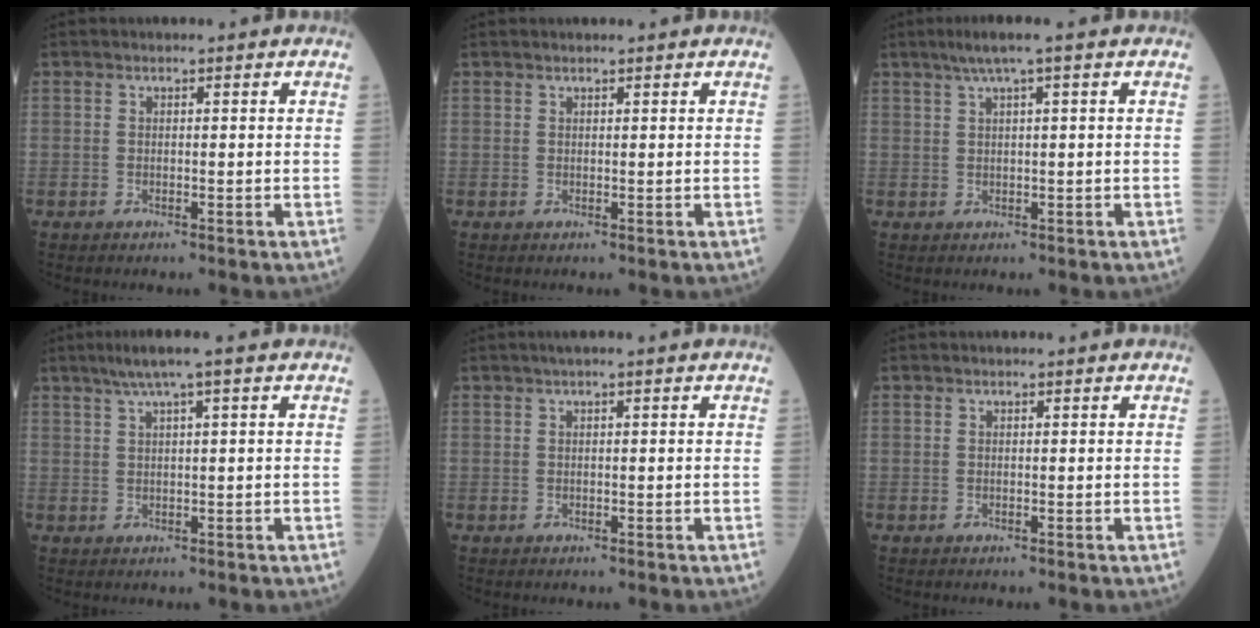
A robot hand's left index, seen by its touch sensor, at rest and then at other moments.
{"total": 1.1, "force": [1.0, 0.1, 0.4], "torque": [-0.004, 0.017, 0.019]}
{"total": 3.9, "force": [2.4, -0.5, 3.1], "torque": [-0.063, 0.014, 0.048]}
{"total": 4.5, "force": [2.8, -0.6, 3.5], "torque": [-0.070, 0.016, 0.053]}
{"total": 1.0, "force": [0.5, -0.1, 0.9], "torque": [-0.020, 0.009, 0.009]}
{"total": 0.0}